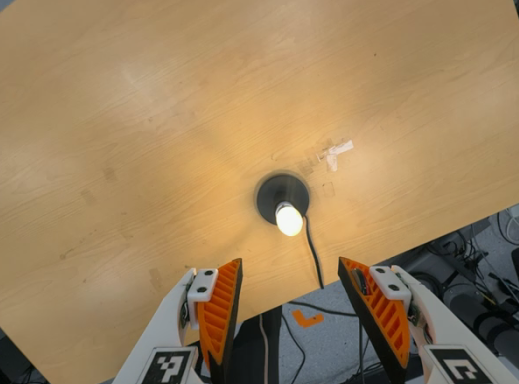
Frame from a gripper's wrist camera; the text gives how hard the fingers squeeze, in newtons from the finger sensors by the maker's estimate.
{"total": 0.0}